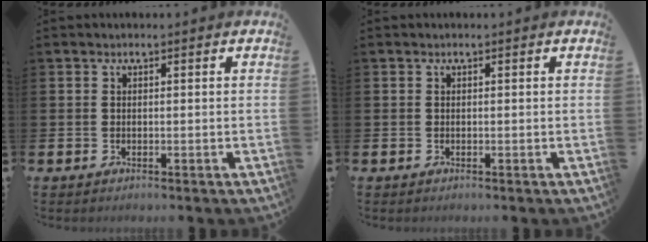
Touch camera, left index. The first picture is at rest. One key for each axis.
{"total": 0.0}